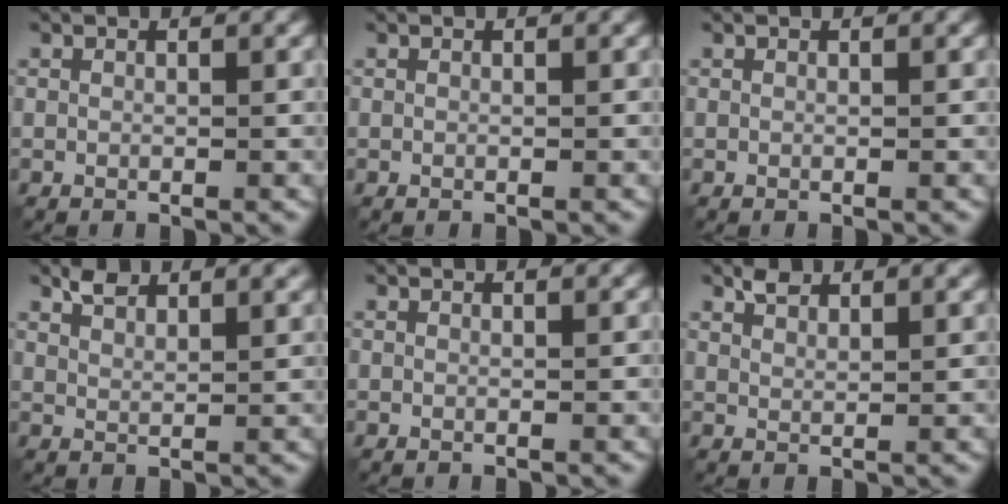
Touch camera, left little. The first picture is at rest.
{"total": 0.0}
{"total": 0.0}
{"total": 2.7, "force": [2.3, 0.7, 1.3], "torque": [-0.020, 0.004, 0.043]}
{"total": 1.0, "force": [0.9, 0.2, 0.3], "torque": [-0.006, -0.002, 0.007]}
{"total": 2.1, "force": [1.8, 0.6, 0.9], "torque": [-0.015, 0.003, 0.035]}